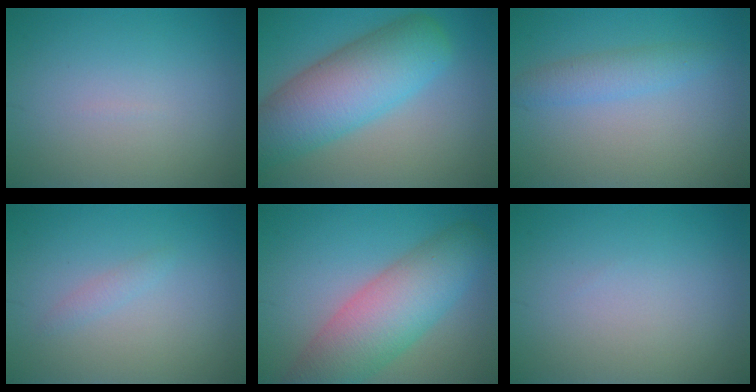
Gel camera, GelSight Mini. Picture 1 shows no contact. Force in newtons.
{"total": 9.0, "press": 9.0, "slide": 0.4}
{"total": 2.3, "press": 2.3, "slide": 0.1}
{"total": 0.9, "press": 0.8, "slide": 0.1}
{"total": 8.1, "press": 8.1, "slide": 0.4}
{"total": 0.0}